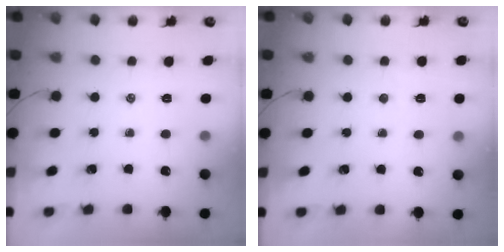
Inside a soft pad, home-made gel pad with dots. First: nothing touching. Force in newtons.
{"total": 2.9, "press": 2.8, "slide": 0.6}